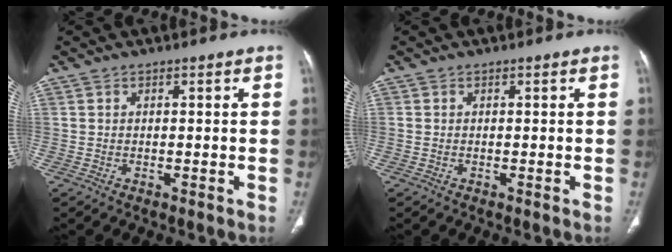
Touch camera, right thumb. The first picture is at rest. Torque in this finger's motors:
{"motor_torque": [-0.27, 0.05, -0.01, 0.27, 0.03]}